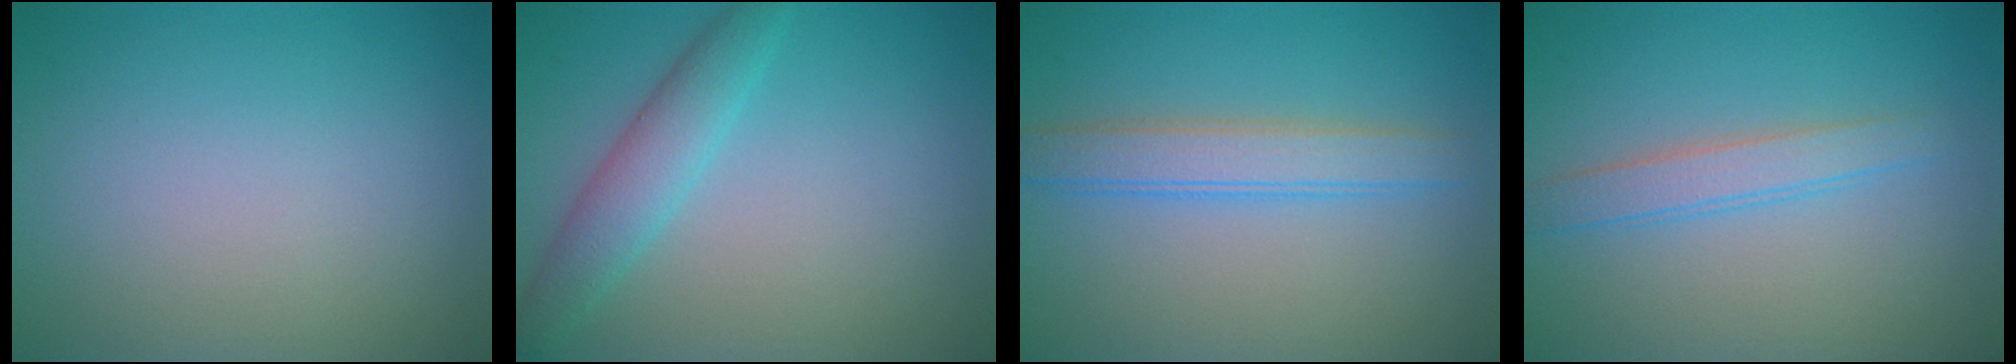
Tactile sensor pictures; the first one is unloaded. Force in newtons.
{"total": 3.3, "press": 3.3, "slide": 0.1}
{"total": 3.2, "press": 3.2, "slide": 0.1}
{"total": 2.4, "press": 2.4, "slide": 0.1}